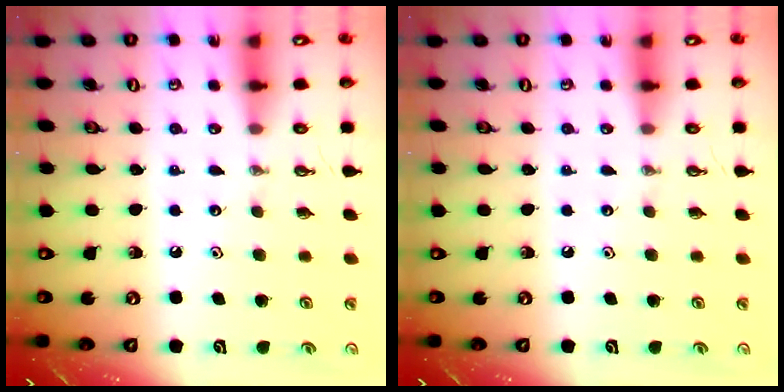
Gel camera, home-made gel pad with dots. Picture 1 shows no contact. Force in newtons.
{"total": 0.0}